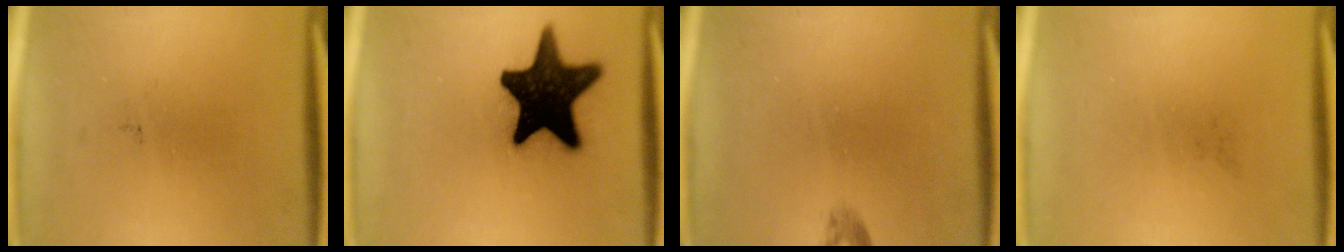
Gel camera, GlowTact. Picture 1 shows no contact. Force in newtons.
{"total": 19.1}
{"total": 0.9}
{"total": 0.0}